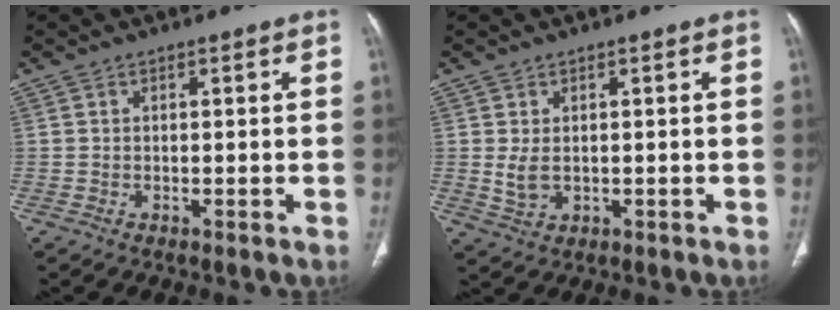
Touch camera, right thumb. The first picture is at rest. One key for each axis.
{"total": 3.2, "fx": 0.3, "fy": 2.2, "fz": 2.3, "tx": -0.044, "ty": -0.006, "tz": 0.013}